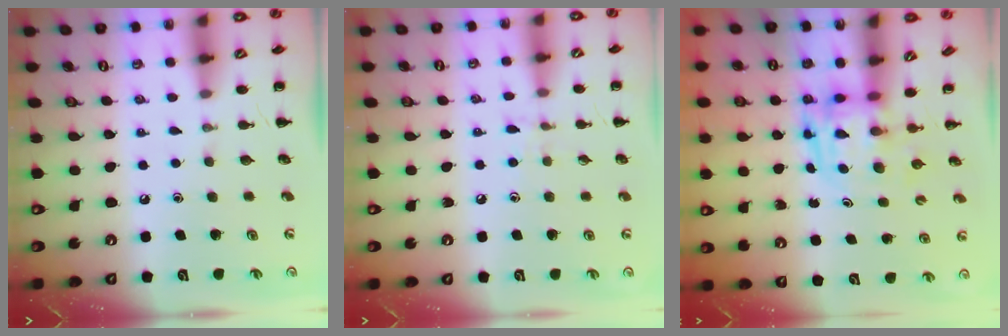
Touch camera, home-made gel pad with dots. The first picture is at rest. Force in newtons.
{"total": 6.4, "press": 6.0, "slide": 2.3}
{"total": 3.9, "press": 3.8, "slide": 0.7}